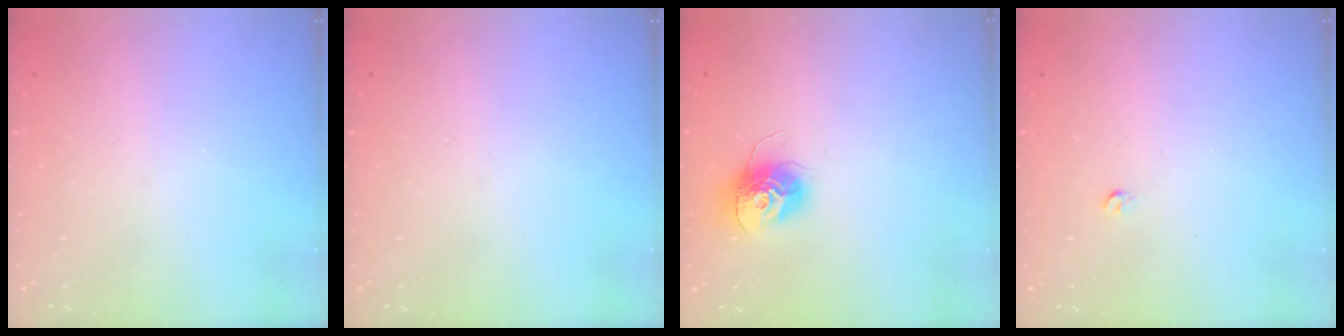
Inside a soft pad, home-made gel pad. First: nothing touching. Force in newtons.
{"total": 0.0}
{"total": 12.3, "press": 12.3, "slide": 1.0}
{"total": 2.6, "press": 2.5, "slide": 0.4}